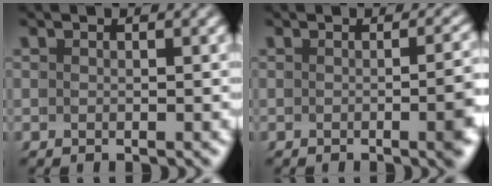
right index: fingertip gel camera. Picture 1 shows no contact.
{"total": 3.5, "force": [-1.0, 0.1, 3.3], "torque": [-0.025, 0.003, -0.017]}